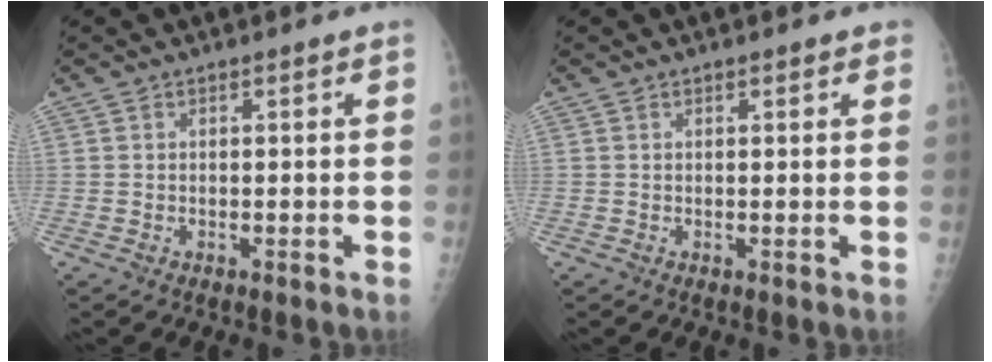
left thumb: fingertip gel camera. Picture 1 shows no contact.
{"total": 1.6, "force": [1.1, 0.6, 1.0], "torque": [-0.007, -0.001, 0.011]}